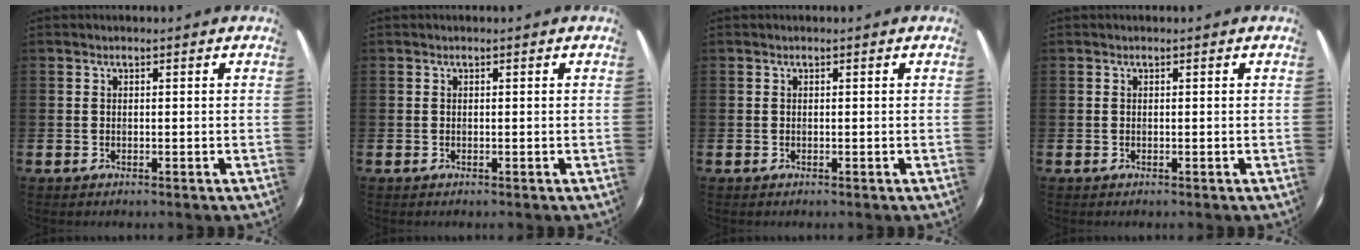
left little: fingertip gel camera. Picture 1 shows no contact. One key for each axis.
{"total": 0.0}
{"total": 0.0}
{"total": 0.0}